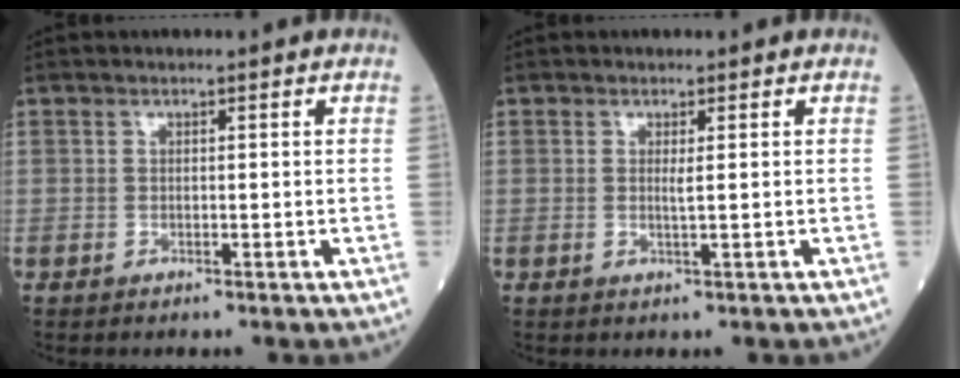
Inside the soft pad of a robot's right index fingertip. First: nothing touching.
{"total": 1.5, "force": [0.1, 0.2, 1.5], "torque": [-0.035, -0.003, 0.004]}